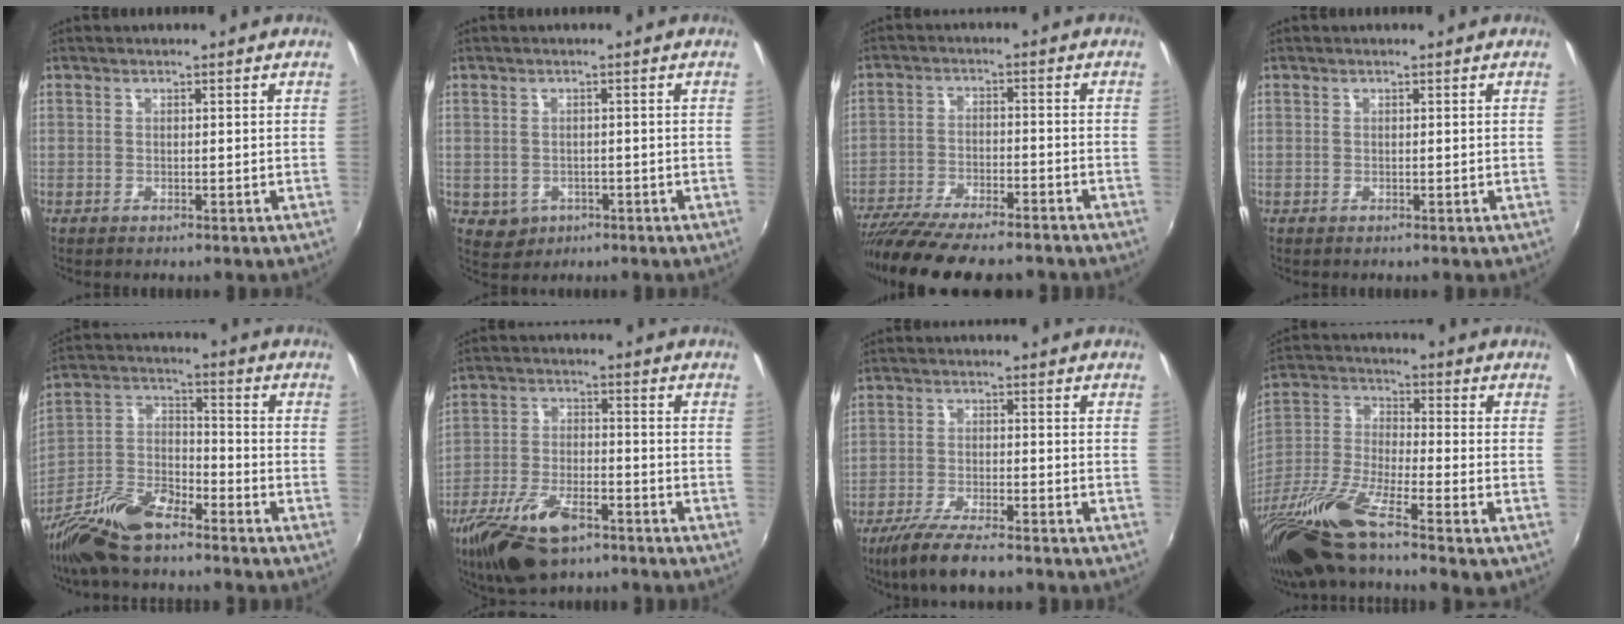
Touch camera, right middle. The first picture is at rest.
{"total": 3.3, "force": [-0.8, 3.0, 1.1], "torque": [-0.027, -0.001, -0.003]}
{"total": 19.2, "force": [-16.2, 4.2, 9.4], "torque": [-0.186, -0.042, -0.256]}
{"total": 0.0}
{"total": 13.1, "force": [-9.1, 4.8, 8.1], "torque": [-0.178, -0.009, -0.182]}
{"total": 14.3, "force": [-9.3, 6.1, 9.0], "torque": [-0.196, -0.026, -0.171]}
{"total": 9.3, "force": [-7.3, 1.7, 5.4], "torque": [-0.127, -0.027, -0.131]}
{"total": 15.8, "force": [-11.3, 1.5, 10.9], "torque": [-0.228, -0.037, -0.226]}